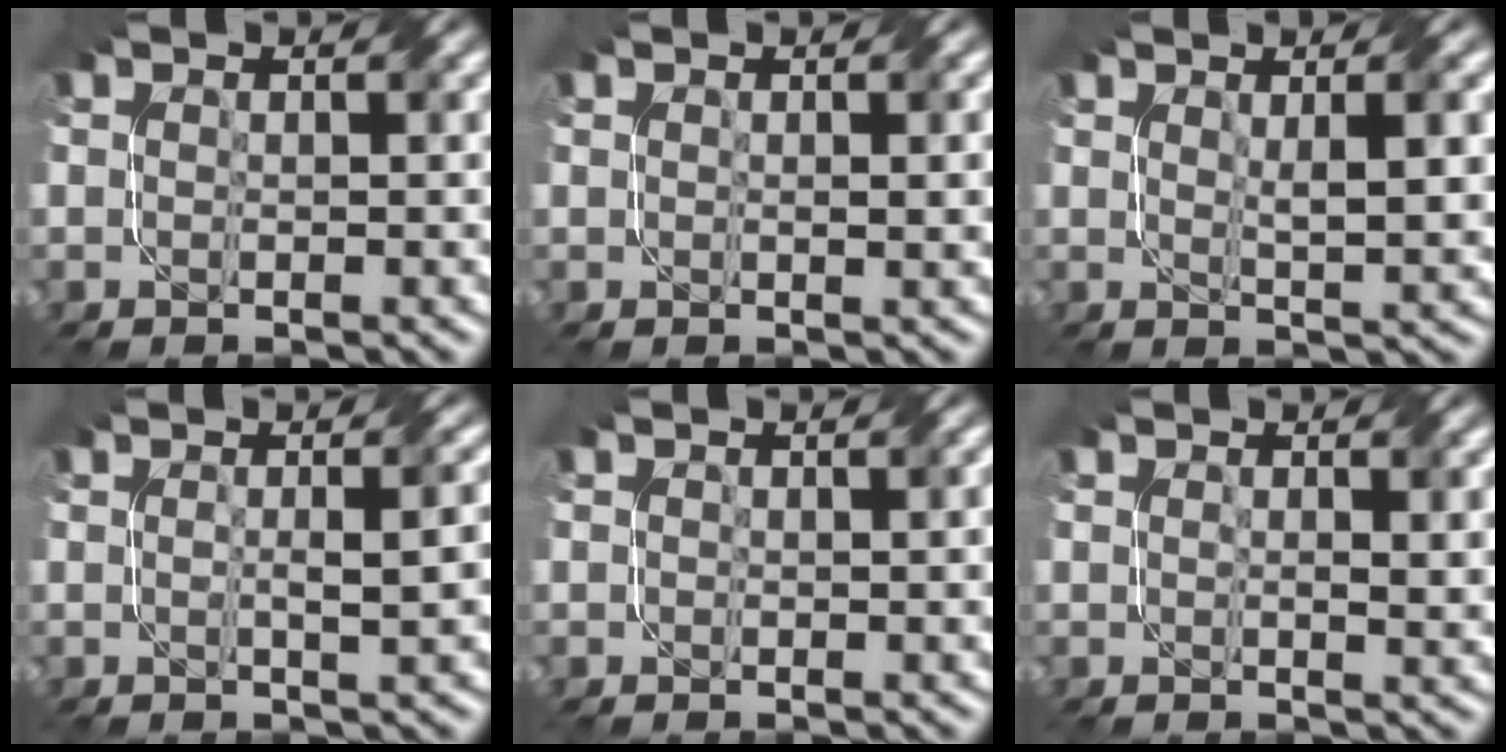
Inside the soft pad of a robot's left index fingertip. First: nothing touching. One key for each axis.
{"total": 1.1, "fx": 0.3, "fy": 0.3, "fz": 1.0, "tx": -0.015, "ty": -0.001, "tz": 0.008}
{"total": 4.1, "fx": 1.1, "fy": 1.0, "fz": 3.9, "tx": -0.054, "ty": 0.000, "tz": 0.022}
{"total": 2.7, "fx": 0.0, "fy": 0.6, "fz": 2.7, "tx": -0.036, "ty": 0.005, "tz": 0.001}
{"total": 1.1, "fx": 0.4, "fy": 0.7, "fz": 0.8, "tx": -0.009, "ty": 0.000, "tz": 0.008}
{"total": 1.6, "fx": 0.5, "fy": 0.4, "fz": 1.5, "tx": -0.023, "ty": -0.003, "tz": 0.013}